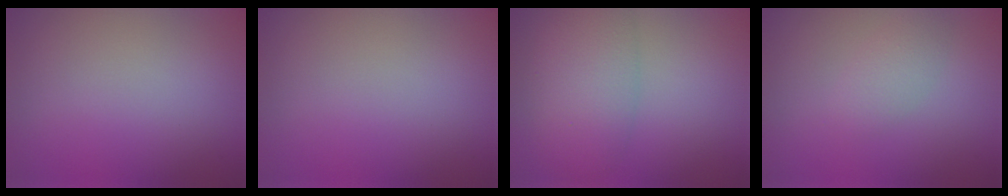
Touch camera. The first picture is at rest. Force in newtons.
{"total": 0.0}
{"total": 6.0, "press": 6.0, "slide": 0.2}
{"total": 1.8, "press": 1.8, "slide": 0.1}